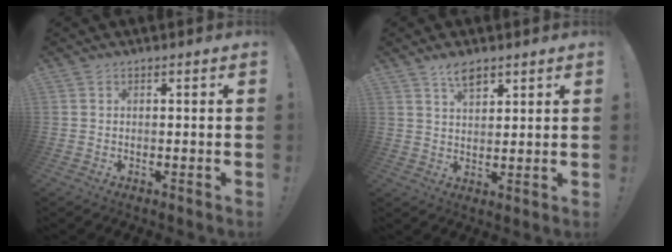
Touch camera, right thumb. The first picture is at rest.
{"total": 5.7, "force": [4.0, 2.7, 3.0], "torque": [-0.039, -0.024, 0.069]}